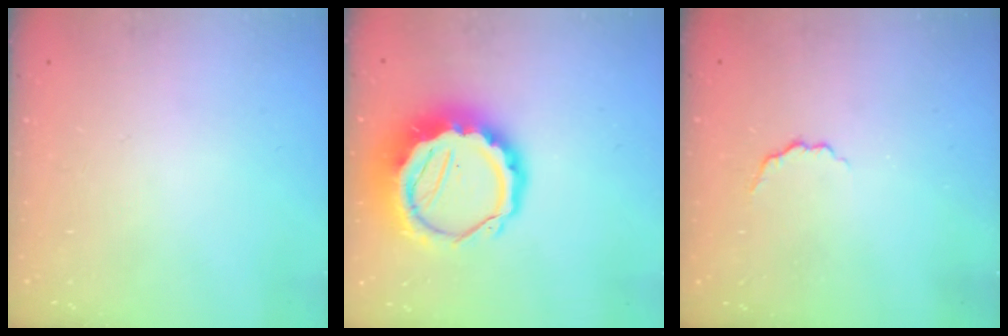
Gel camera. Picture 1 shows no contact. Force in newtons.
{"total": 13.5, "press": 13.2, "slide": 2.8}
{"total": 2.7, "press": 2.6, "slide": 0.9}